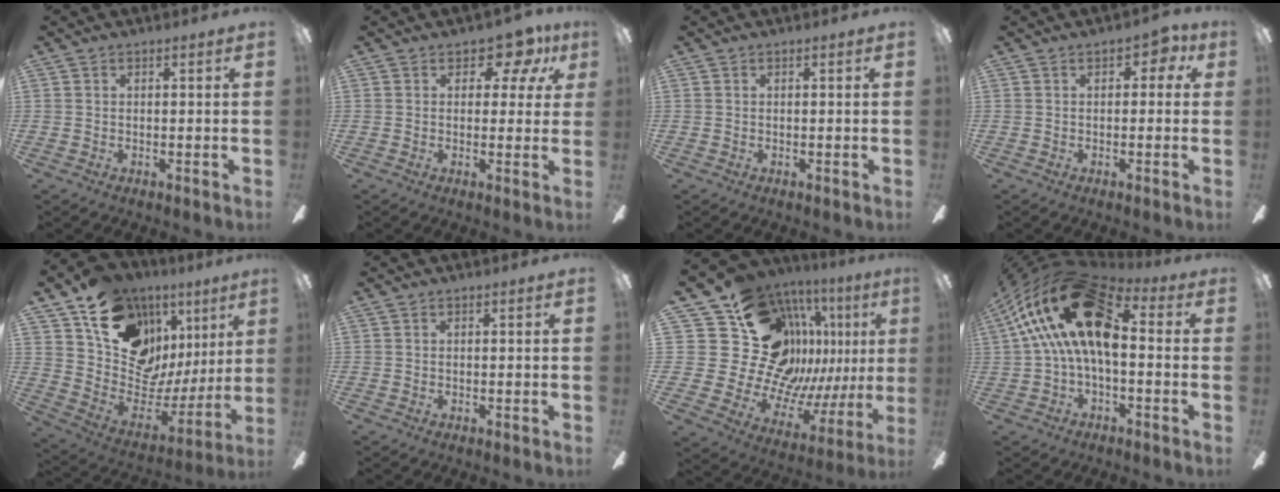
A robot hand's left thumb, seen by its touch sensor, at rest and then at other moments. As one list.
[{"total": 7.1, "force": [4.0, 4.3, 4.0], "torque": [-0.045, -0.020, 0.067]}, {"total": 0.0}, {"total": 3.2, "force": [0.7, 2.3, 2.1], "torque": [-0.027, 0.005, 0.009]}, {"total": 16.9, "force": [10.2, 11.3, 7.5], "torque": [-0.132, -0.074, 0.197]}, {"total": 0.0}, {"total": 26.5, "force": [9.7, 18.9, 15.9], "torque": [-0.295, -0.112, 0.229]}, {"total": 24.0, "force": [7.1, 12.2, 19.4], "torque": [-0.344, -0.016, 0.130]}]